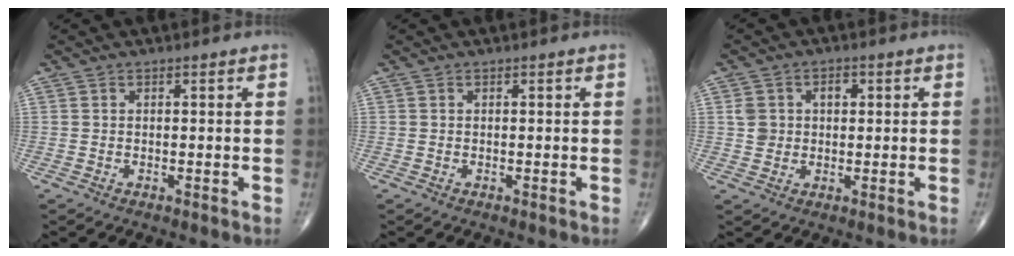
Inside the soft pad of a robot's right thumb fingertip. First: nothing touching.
{"total": 0.0}
{"total": 4.8, "force": [1.0, 4.1, 2.4], "torque": [-0.019, 0.007, 0.018]}